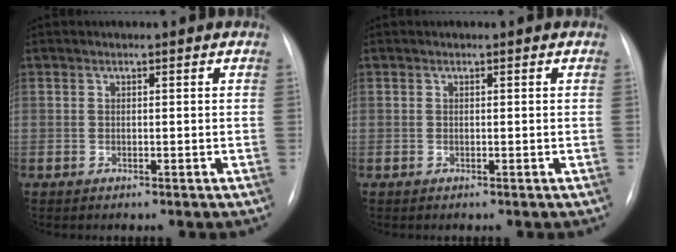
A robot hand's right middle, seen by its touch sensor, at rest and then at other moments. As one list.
[{"total": 0.0}]